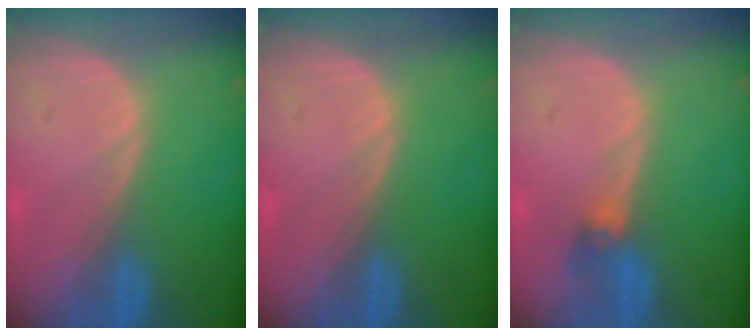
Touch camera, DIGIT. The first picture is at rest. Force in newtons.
{"total": 0.0}
{"total": 2.8, "press": 2.6, "slide": 1.0}